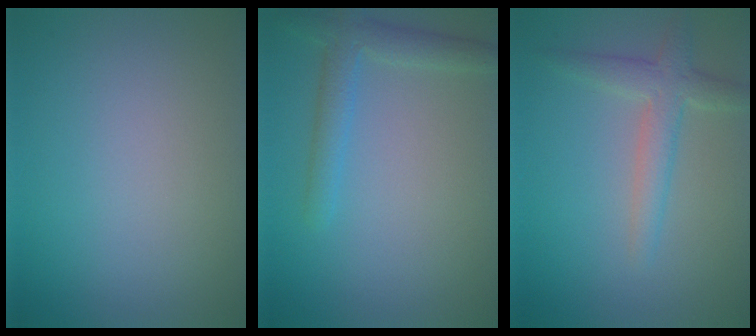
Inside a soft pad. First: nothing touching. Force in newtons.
{"total": 2.8, "press": 2.8, "slide": 0.2}
{"total": 2.9, "press": 2.9, "slide": 0.1}